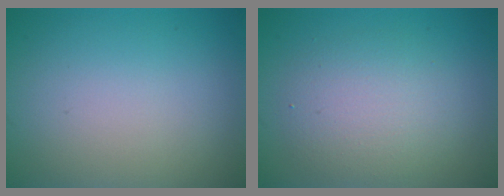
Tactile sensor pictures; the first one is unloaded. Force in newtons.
{"total": 4.1, "press": 4.1, "slide": 0.2}